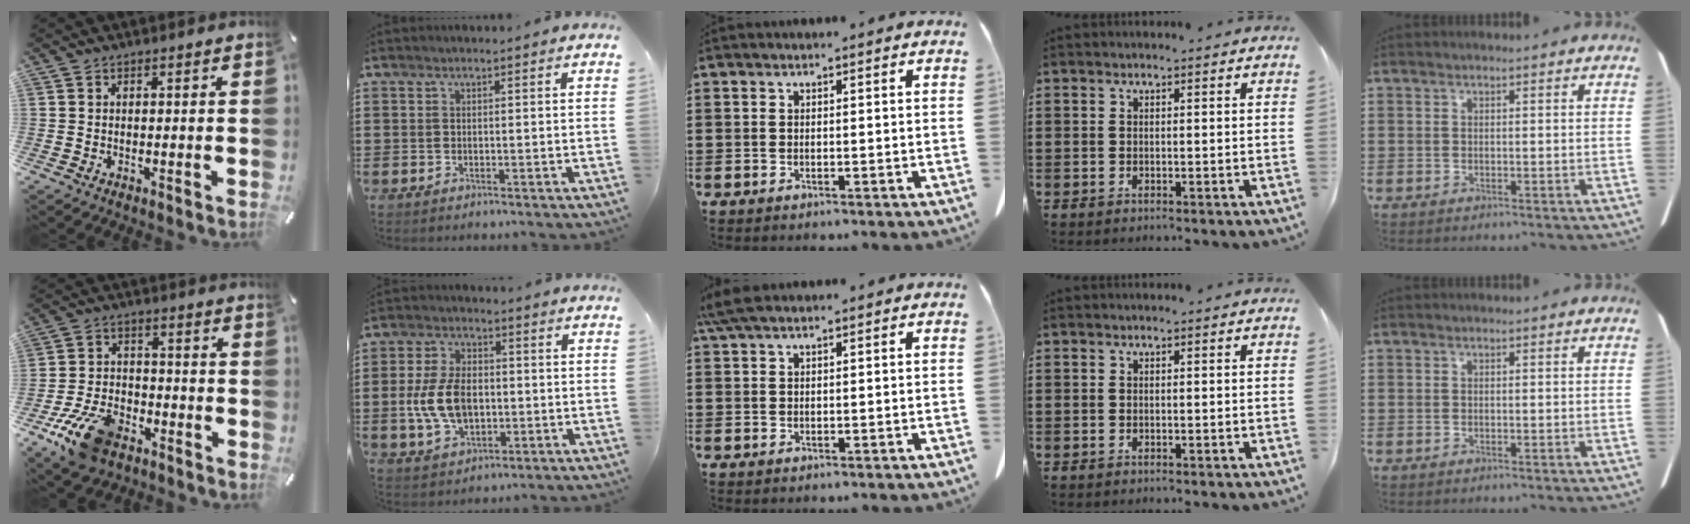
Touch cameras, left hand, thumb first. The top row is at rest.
{"thumb": {"total": 12.9, "force": [-8.1, 7.0, 7.2], "torque": [-0.132, 0.048, -0.143]}, "index": {"total": 9.1, "force": [-0.8, 5.6, 7.1], "torque": [-0.162, 0.008, -0.018]}, "middle": {"total": 3.1, "force": [2.1, 0.7, 2.2], "torque": [-0.048, 0.005, 0.040]}}